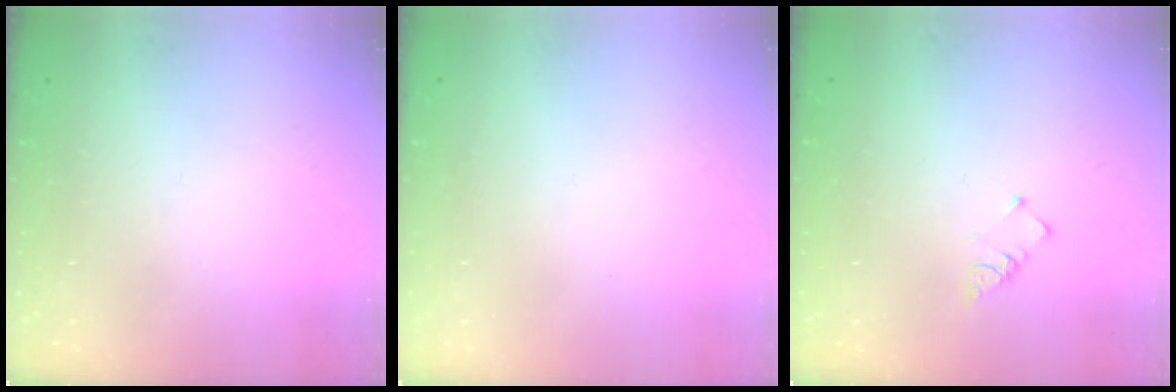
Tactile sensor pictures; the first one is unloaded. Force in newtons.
{"total": 1.6, "press": 1.6, "slide": 0.1}
{"total": 1.9, "press": 1.9, "slide": 0.3}